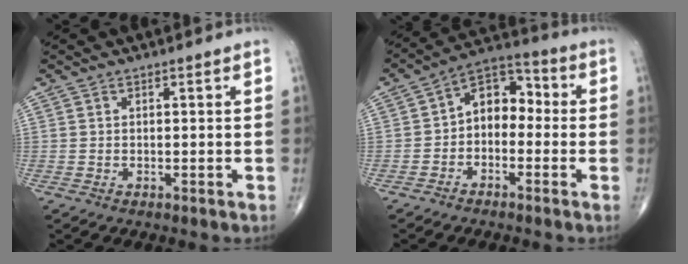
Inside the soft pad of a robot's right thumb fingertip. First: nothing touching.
{"total": 8.9, "force": [-1.0, 6.2, 6.3], "torque": [-0.067, 0.042, -0.038]}